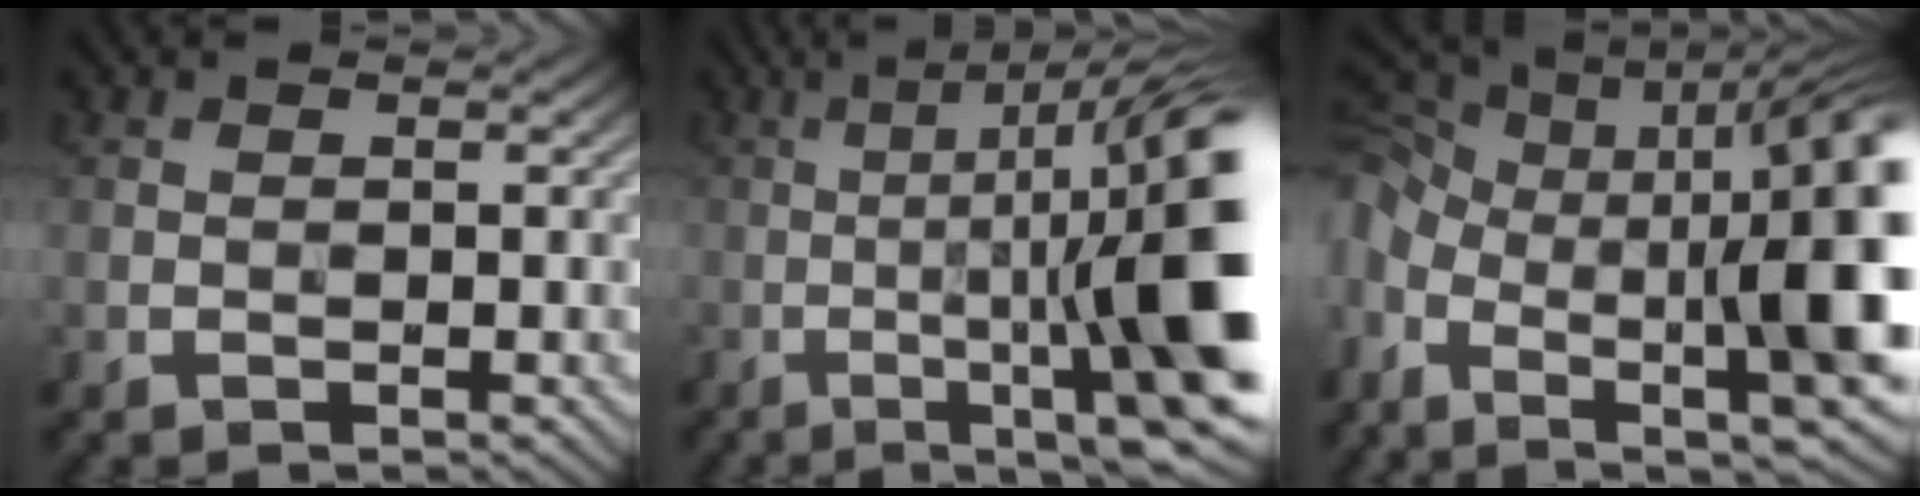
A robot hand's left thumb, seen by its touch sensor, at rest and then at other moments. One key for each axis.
{"total": 17.3, "fx": -2.3, "fy": 3.4, "fz": 16.8, "tx": -0.216, "ty": 0.006, "tz": -0.023}
{"total": 19.3, "fx": -3.1, "fy": 8.9, "fz": 16.8, "tx": -0.299, "ty": -0.025, "tz": -0.034}